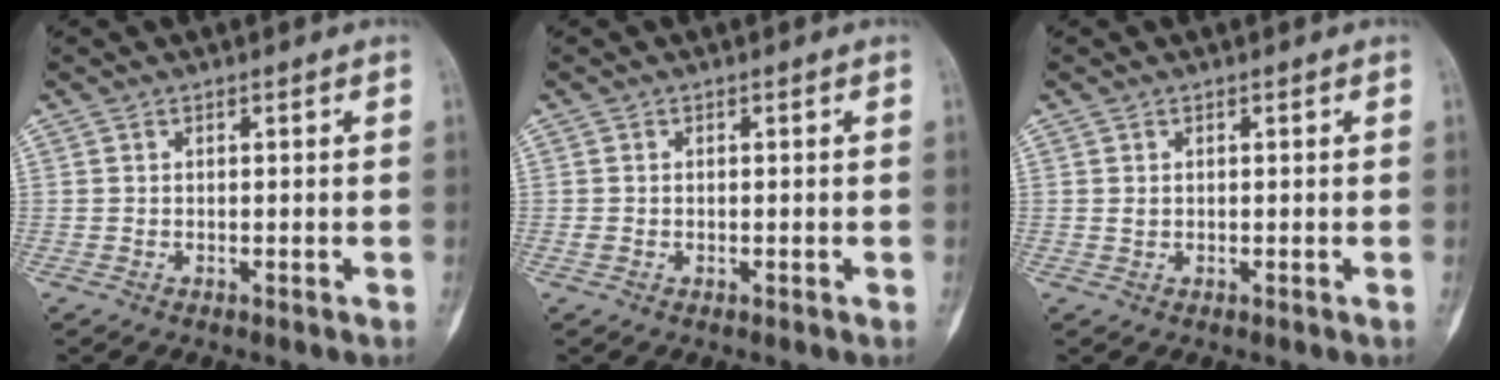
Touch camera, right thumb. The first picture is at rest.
{"total": 0.5, "force": [-0.1, 0.5, 0.2], "torque": [-0.010, 0.001, 0.000]}
{"total": 1.5, "force": [0.4, 0.5, -1.4], "torque": [0.018, 0.004, 0.009]}